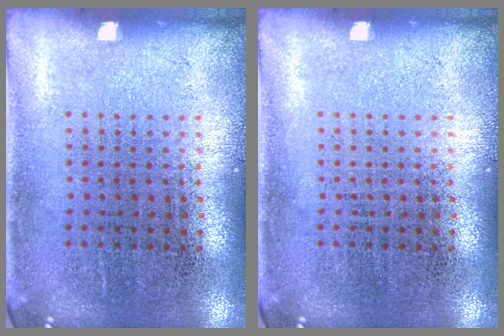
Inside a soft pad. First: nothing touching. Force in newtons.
{"total": 0.0}